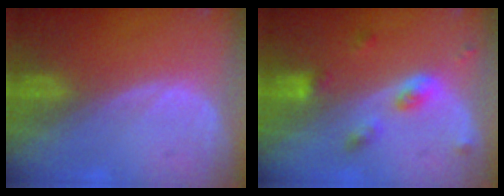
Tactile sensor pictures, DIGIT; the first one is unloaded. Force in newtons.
{"total": 4.8, "press": 4.4, "slide": 1.8}